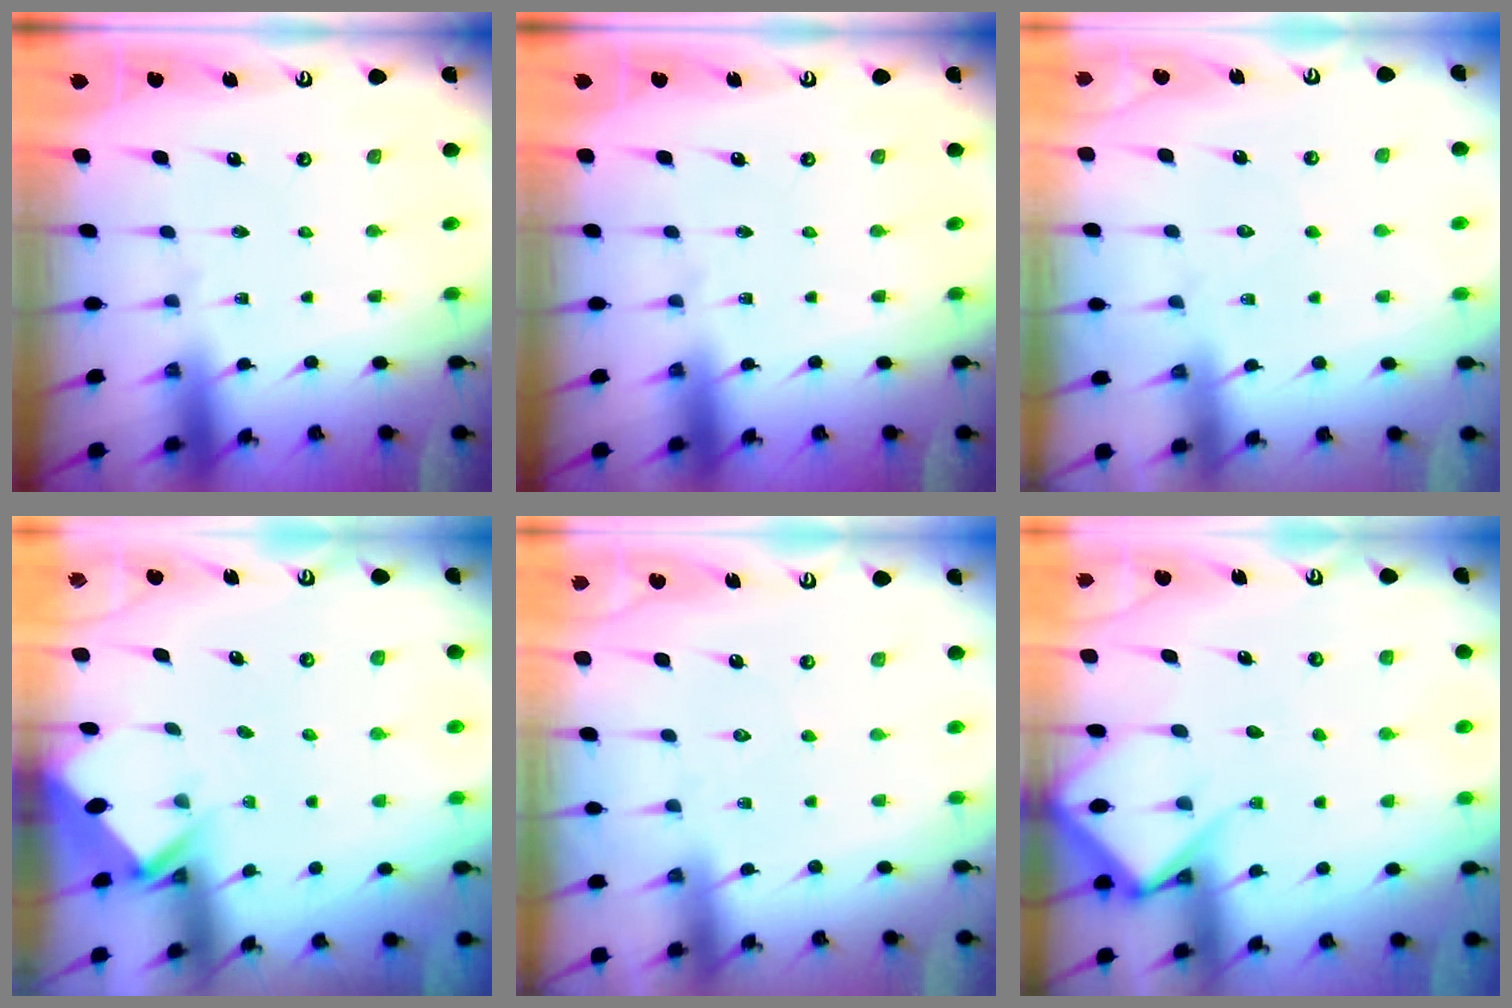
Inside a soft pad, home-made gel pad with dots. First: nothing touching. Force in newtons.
{"total": 0.0}
{"total": 4.6, "press": 4.5, "slide": 0.6}
{"total": 2.9, "press": 2.9, "slide": 0.2}
{"total": 2.9, "press": 2.8, "slide": 0.3}
{"total": 7.4, "press": 7.4, "slide": 0.8}